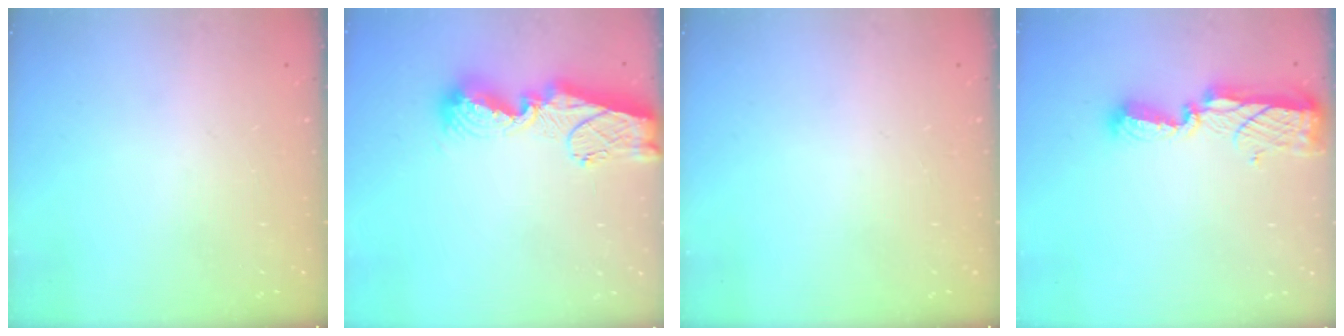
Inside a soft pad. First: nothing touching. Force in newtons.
{"total": 12.9, "press": 12.9, "slide": 1.4}
{"total": 0.0}
{"total": 8.7, "press": 8.6, "slide": 0.8}